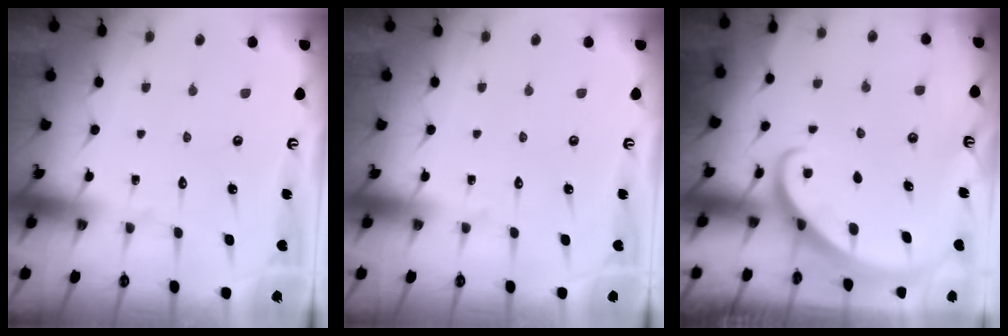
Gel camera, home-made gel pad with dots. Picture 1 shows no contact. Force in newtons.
{"total": 0.0}
{"total": 2.8, "press": 2.8, "slide": 0.2}